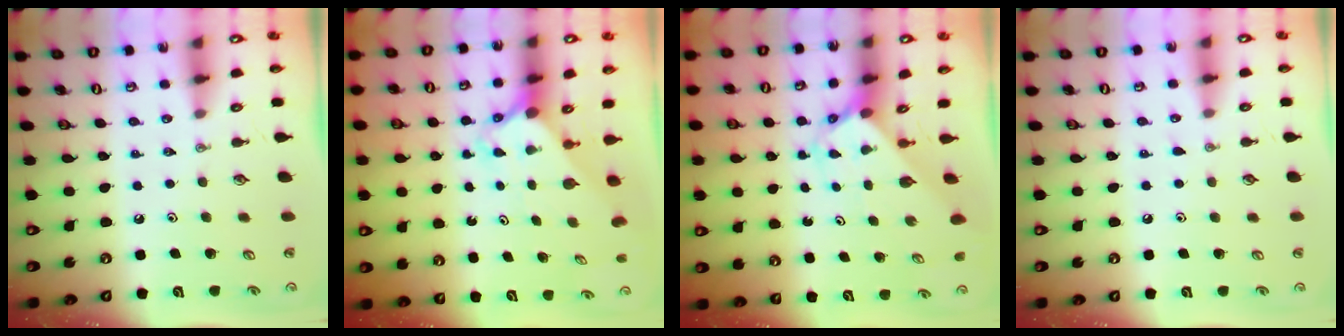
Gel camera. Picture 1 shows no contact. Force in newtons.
{"total": 2.5, "press": 2.5, "slide": 0.2}
{"total": 2.6, "press": 2.6, "slide": 0.2}
{"total": 3.7, "press": 3.6, "slide": 0.5}